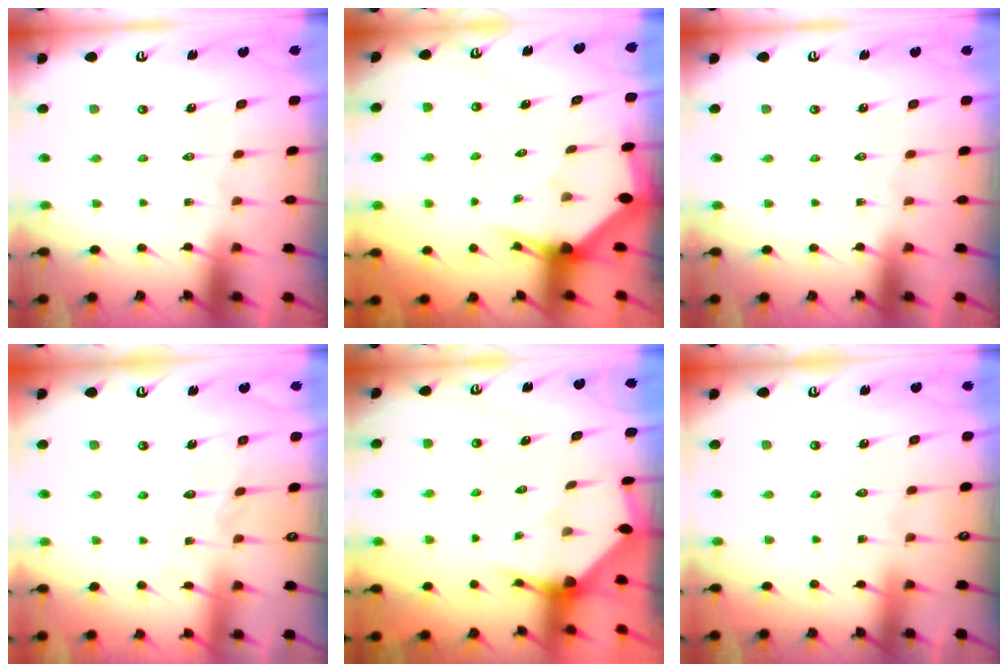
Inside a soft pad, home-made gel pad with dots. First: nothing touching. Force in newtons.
{"total": 3.1, "press": 3.1, "slide": 0.2}
{"total": 0.0}
{"total": 7.3, "press": 7.2, "slide": 0.7}
{"total": 3.3, "press": 3.3, "slide": 0.1}
{"total": 3.5, "press": 3.4, "slide": 0.6}